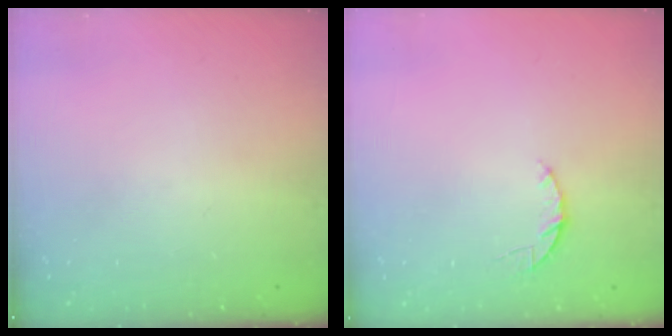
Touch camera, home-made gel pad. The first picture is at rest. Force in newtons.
{"total": 3.1, "press": 3.1, "slide": 0.3}